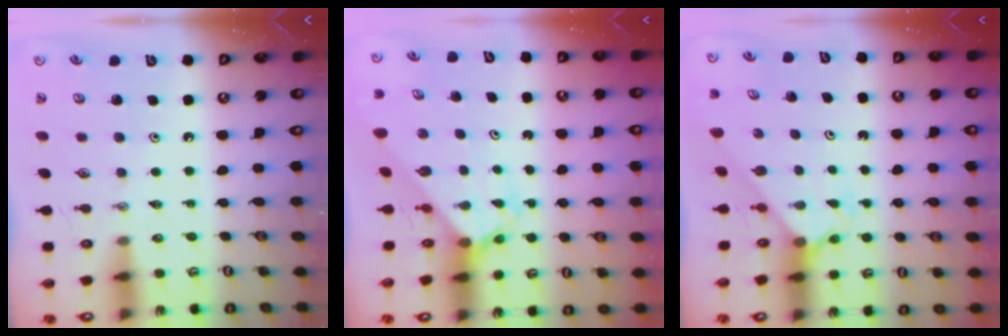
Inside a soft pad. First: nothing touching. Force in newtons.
{"total": 2.1, "press": 2.1, "slide": 0.1}
{"total": 1.9, "press": 1.9, "slide": 0.2}